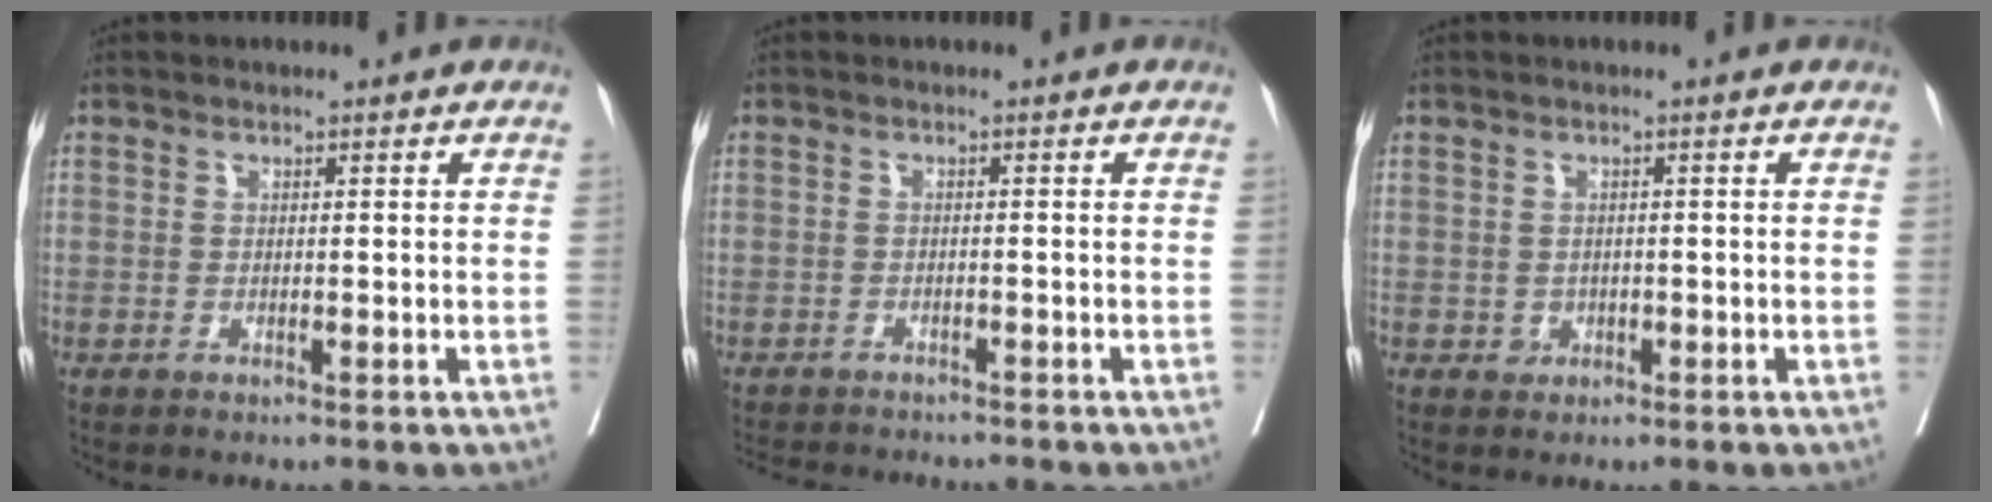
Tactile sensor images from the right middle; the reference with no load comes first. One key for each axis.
{"total": 7.5, "fx": -7.1, "fy": 1.3, "fz": 2.0, "tx": -0.030, "ty": -0.006, "tz": -0.099}
{"total": 1.4, "fx": -0.4, "fy": 1.3, "fz": 0.4, "tx": -0.004, "ty": 0.004, "tz": -0.002}